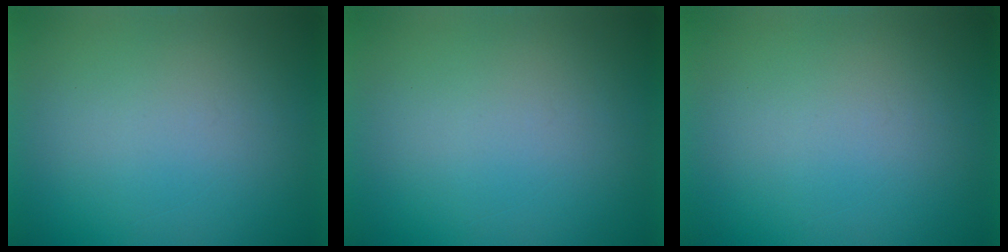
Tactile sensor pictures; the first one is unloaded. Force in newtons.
{"total": 0.0}
{"total": 0.0}